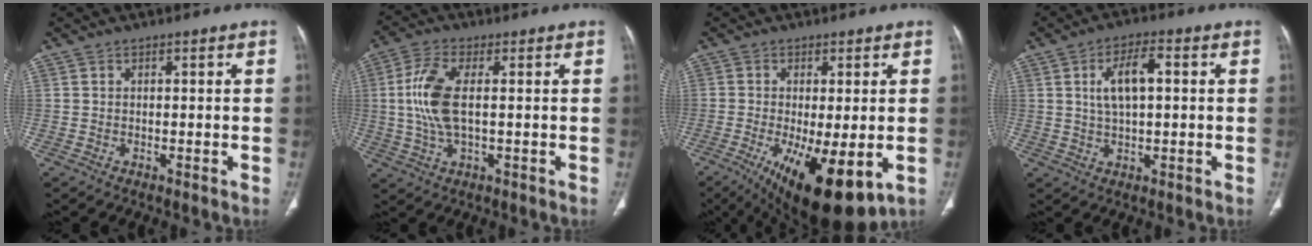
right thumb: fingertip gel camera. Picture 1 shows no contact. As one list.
[{"total": 9.2, "force": [0.6, 3.8, 8.4], "torque": [-0.202, 0.006, 0.014]}, {"total": 15.9, "force": [-5.4, 5.5, 13.9], "torque": [-0.210, -0.025, -0.066]}, {"total": 7.3, "force": [1.4, 3.1, 6.4], "torque": [-0.117, 0.010, 0.026]}]